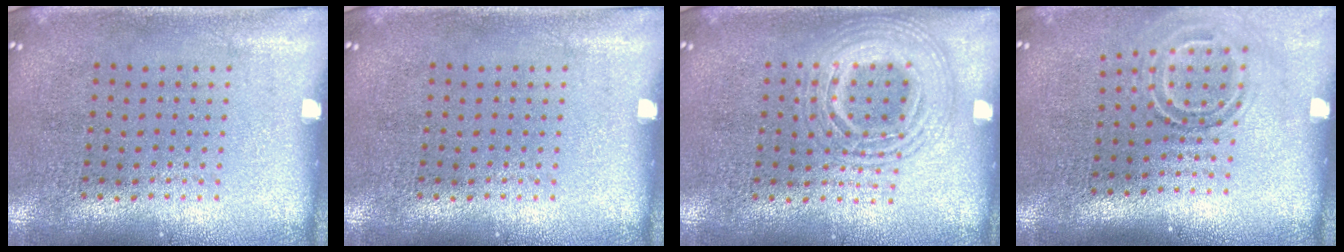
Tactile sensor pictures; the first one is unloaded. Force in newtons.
{"total": 0.0}
{"total": 2.7, "press": 2.7, "slide": 0.3}
{"total": 1.7, "press": 1.1, "slide": 1.2}